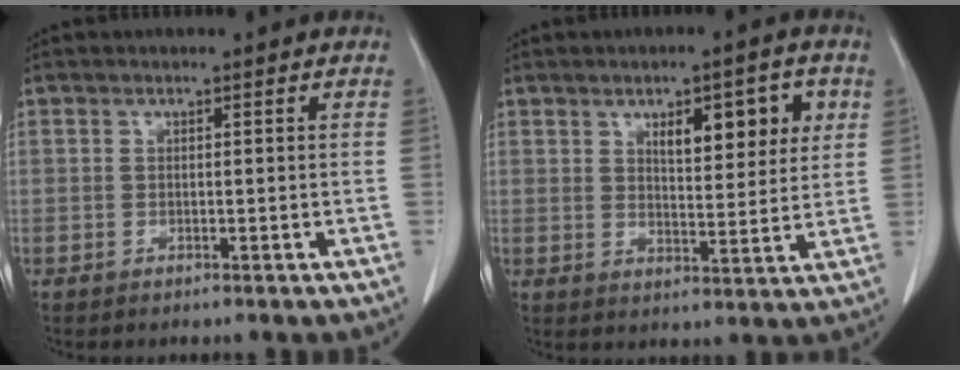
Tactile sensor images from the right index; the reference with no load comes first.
{"total": 8.2, "force": [3.4, 2.4, 7.1], "torque": [-0.098, 0.005, 0.050]}